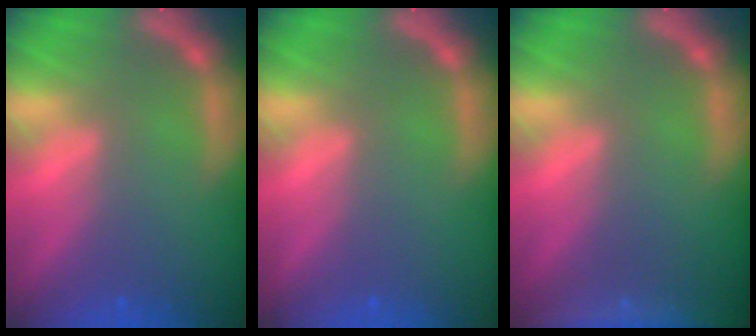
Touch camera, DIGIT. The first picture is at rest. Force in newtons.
{"total": 0.0}
{"total": 8.5}